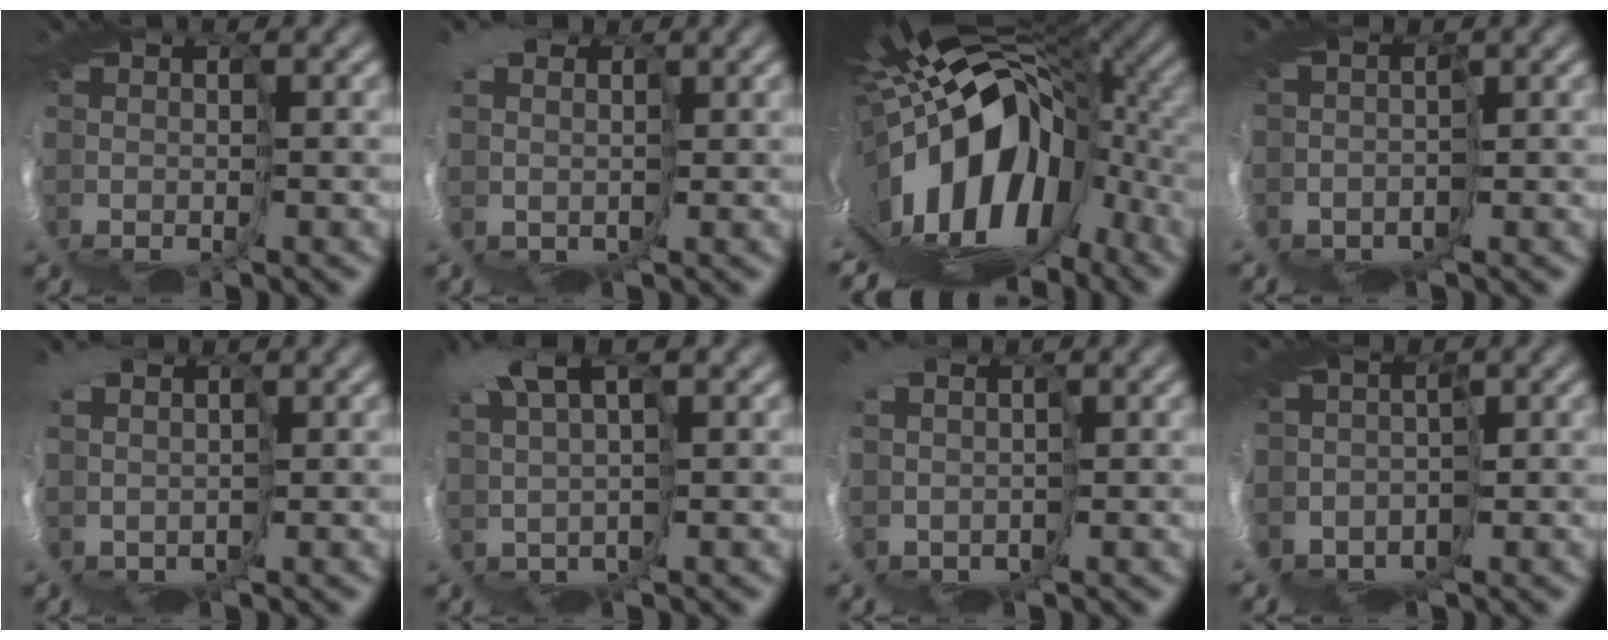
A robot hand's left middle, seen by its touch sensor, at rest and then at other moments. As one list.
[{"total": 5.5, "force": [1.5, 4.6, 2.7], "torque": [-0.054, -0.014, 0.011]}, {"total": 17.7, "force": [-1.6, 9.3, 14.9], "torque": [-0.273, -0.012, -0.045]}, {"total": 6.6, "force": [-2.1, 4.9, 3.9], "torque": [-0.076, 0.000, -0.025]}, {"total": 4.2, "force": [1.2, 3.3, 2.3], "torque": [-0.050, -0.020, 0.012]}, {"total": 4.7, "force": [3.0, 1.4, 3.3], "torque": [-0.091, 0.007, 0.041]}, {"total": 4.4, "force": [0.6, 3.5, 2.7], "torque": [-0.062, -0.021, 0.008]}, {"total": 8.7, "force": [-3.9, 6.3, 4.5], "torque": [-0.080, 0.004, -0.066]}]